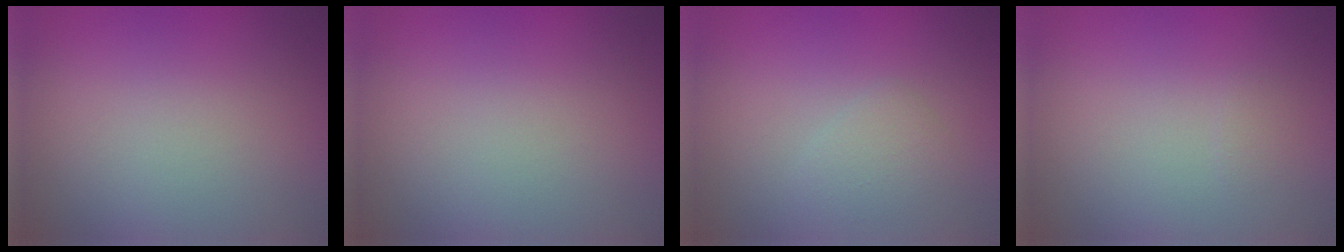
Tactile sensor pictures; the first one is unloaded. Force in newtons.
{"total": 0.0}
{"total": 1.6, "press": 1.6, "slide": 0.0}
{"total": 0.5, "press": 0.5, "slide": 0.1}